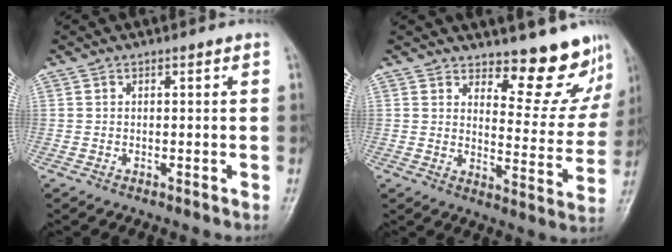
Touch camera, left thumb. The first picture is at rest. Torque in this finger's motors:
{"motor_torque": [0.17, 0.25, -0.30, -0.45, 0.06]}